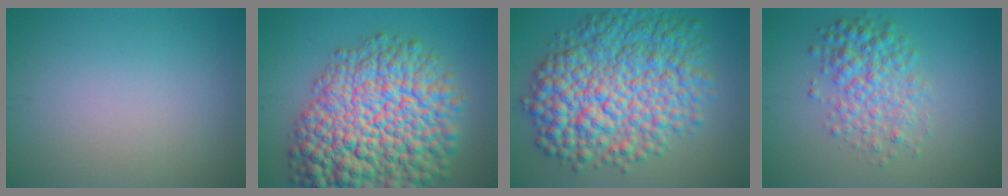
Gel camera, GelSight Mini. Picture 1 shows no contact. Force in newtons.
{"total": 15.4, "press": 15.4, "slide": 0.6}
{"total": 12.0, "press": 12.0, "slide": 0.1}
{"total": 4.3, "press": 4.3, "slide": 0.0}